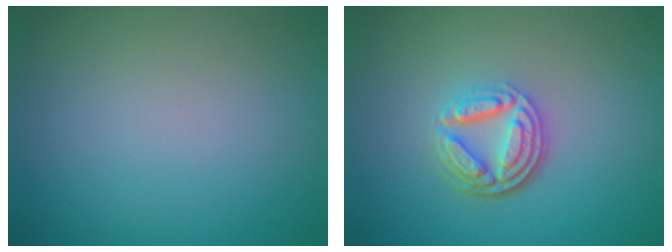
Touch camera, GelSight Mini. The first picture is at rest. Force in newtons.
{"total": 4.8, "press": 3.5, "slide": 3.2}